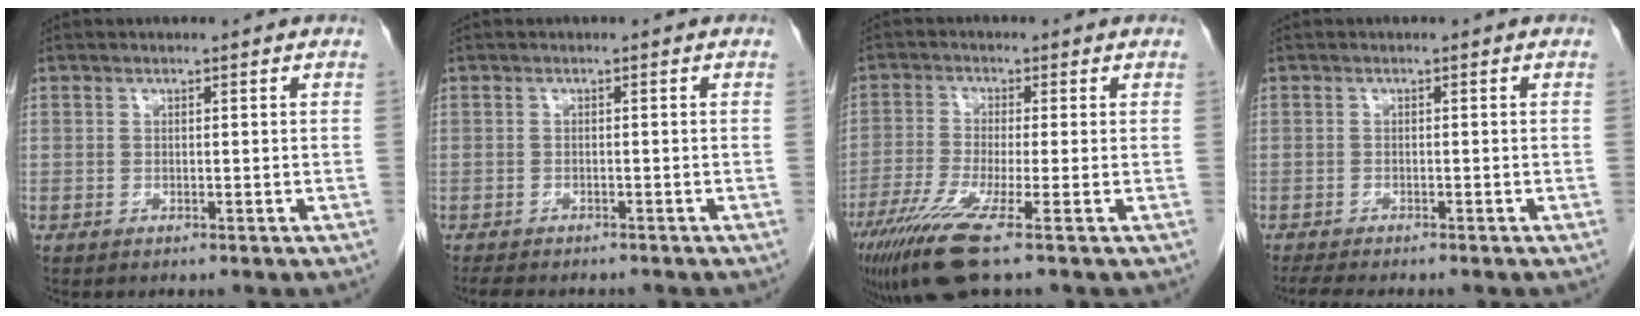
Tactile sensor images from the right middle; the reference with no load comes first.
{"total": 5.9, "force": [-5.0, 1.7, 2.5], "torque": [-0.043, -0.011, -0.067]}
{"total": 8.9, "force": [-5.1, -0.1, 7.3], "torque": [-0.143, -0.027, -0.097]}
{"total": 4.5, "force": [-3.8, 0.6, 2.3], "torque": [-0.039, -0.014, -0.056]}